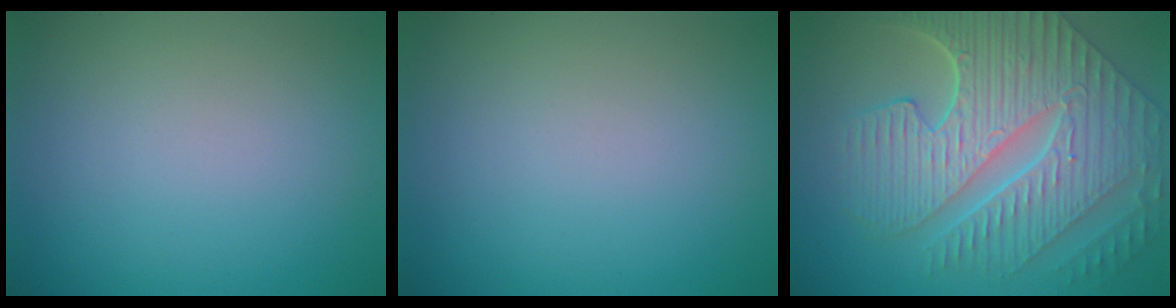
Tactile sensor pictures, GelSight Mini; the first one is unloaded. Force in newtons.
{"total": 0.0}
{"total": 10.2, "press": 7.0, "slide": 7.4}